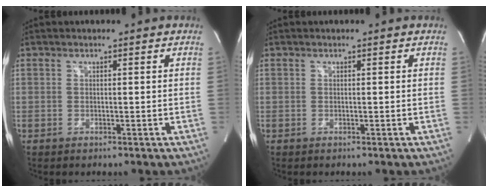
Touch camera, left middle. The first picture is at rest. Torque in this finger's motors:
{"motor_torque": [0.00, 0.00, 0.01, 0.00]}